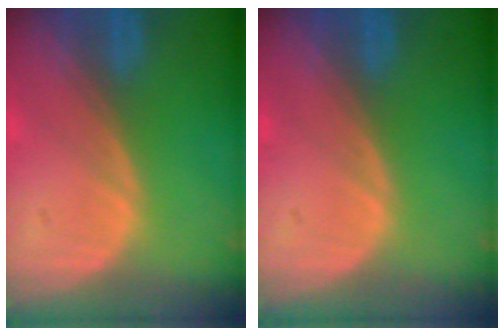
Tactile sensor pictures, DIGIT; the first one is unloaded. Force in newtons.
{"total": 0.0}